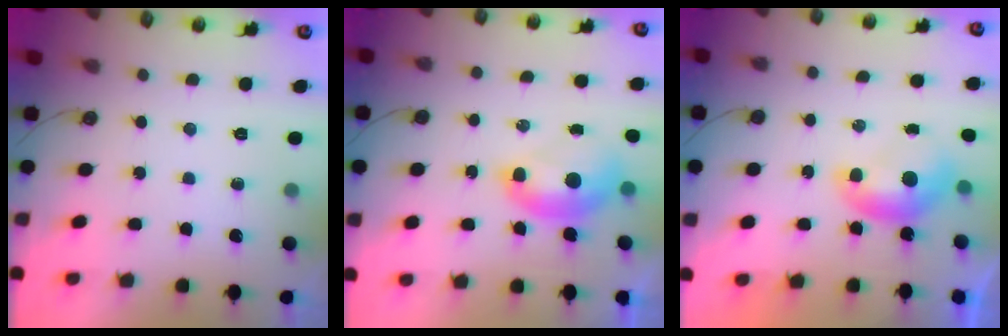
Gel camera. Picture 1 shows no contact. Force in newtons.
{"total": 2.6, "press": 2.5, "slide": 0.5}
{"total": 0.0}